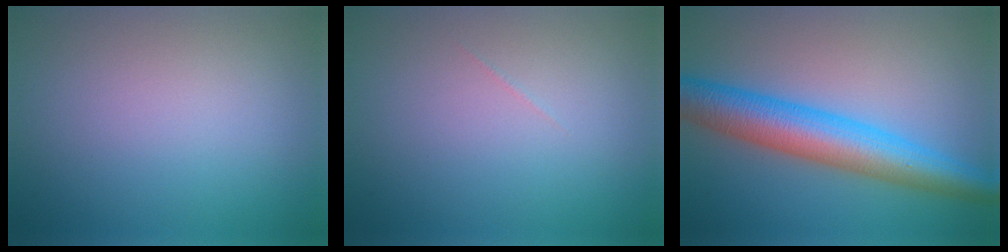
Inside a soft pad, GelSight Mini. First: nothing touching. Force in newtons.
{"total": 0.0}
{"total": 7.4, "press": 7.4, "slide": 0.0}